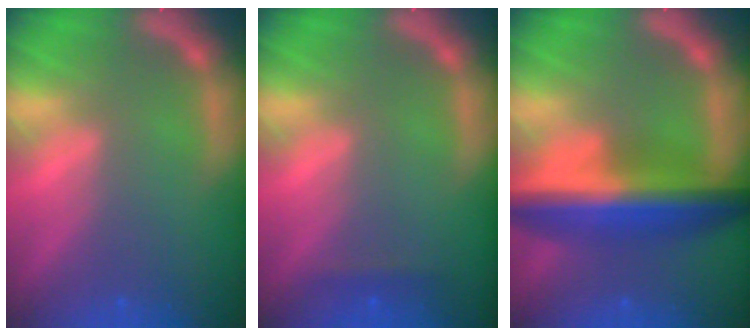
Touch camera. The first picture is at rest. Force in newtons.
{"total": 0.9}
{"total": 9.5}